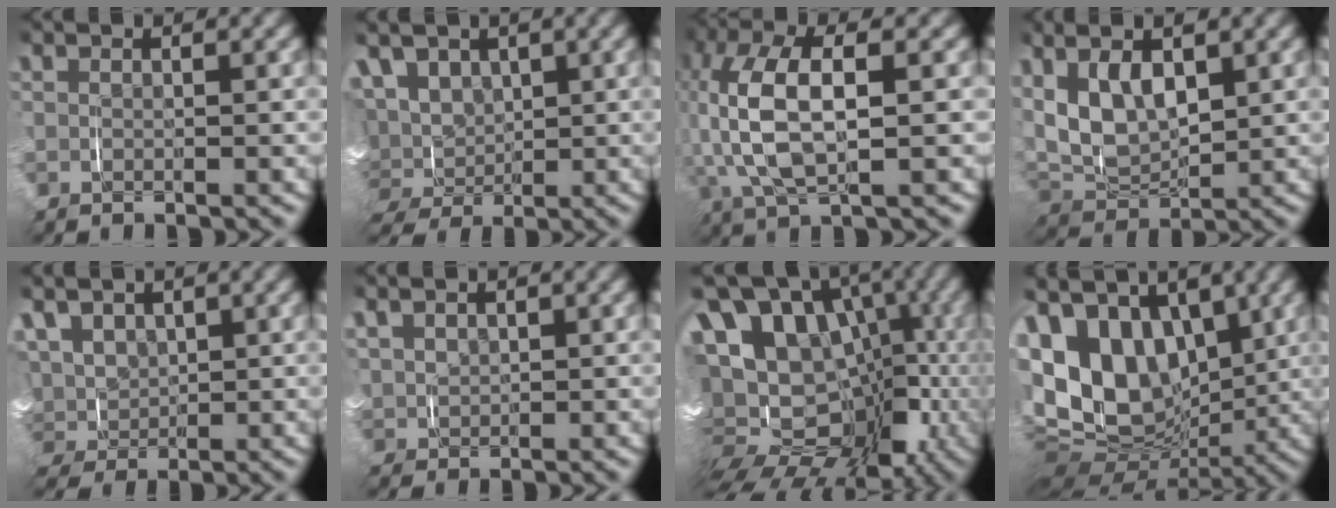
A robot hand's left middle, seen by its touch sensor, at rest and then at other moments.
{"total": 11.4, "force": [0.1, 10.6, 4.0], "torque": [-0.153, -0.048, 0.013]}
{"total": 8.1, "force": [1.0, 4.0, 7.0], "torque": [-0.166, -0.002, 0.023]}
{"total": 9.0, "force": [1.6, 6.5, 6.0], "torque": [-0.131, -0.004, 0.032]}
{"total": 7.0, "force": [1.4, 6.2, 3.0], "torque": [-0.110, -0.029, 0.034]}
{"total": 2.1, "force": [1.1, 1.7, 0.7], "torque": [-0.028, 0.001, 0.027]}
{"total": 22.0, "force": [-0.7, 16.3, 14.7], "torque": [-0.294, -0.050, -0.003]}
{"total": 18.2, "force": [1.2, 14.2, 11.3], "torque": [-0.247, -0.038, 0.025]}